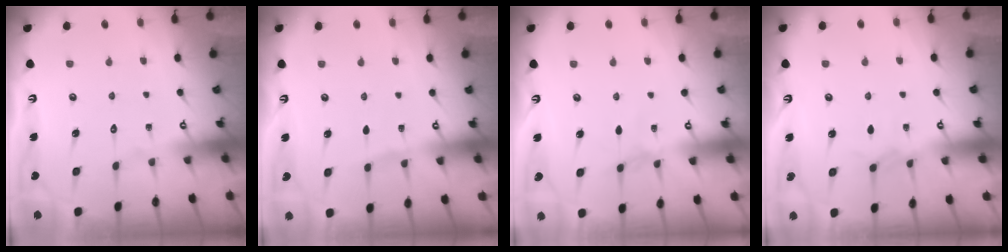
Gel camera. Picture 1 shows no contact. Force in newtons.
{"total": 1.8, "press": 1.8, "slide": 0.3}
{"total": 2.1, "press": 2.1, "slide": 0.3}
{"total": 4.5, "press": 4.5, "slide": 0.6}